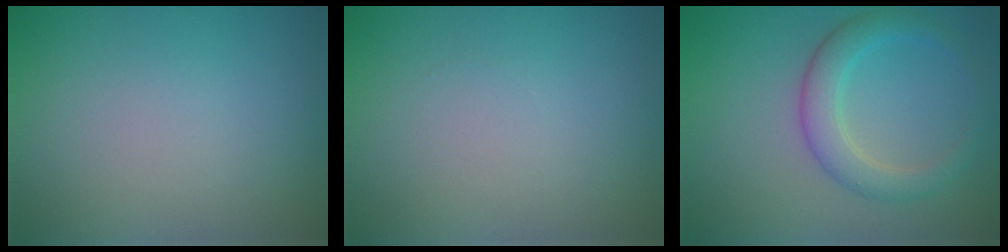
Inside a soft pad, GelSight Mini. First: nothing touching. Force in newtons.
{"total": 0.0}
{"total": 3.3, "press": 3.3, "slide": 0.1}